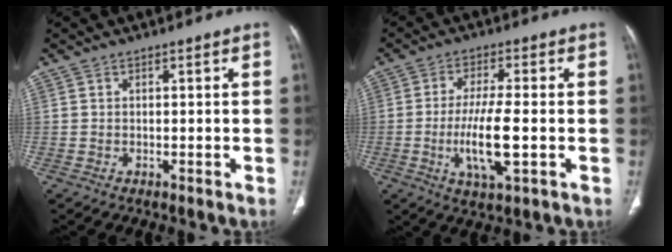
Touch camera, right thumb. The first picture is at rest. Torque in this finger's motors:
{"motor_torque": [1.46, 1.32, 0.58, -0.83, 0.42]}